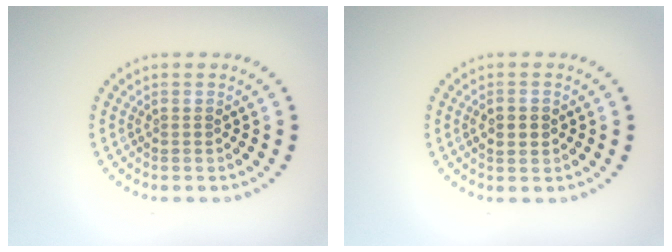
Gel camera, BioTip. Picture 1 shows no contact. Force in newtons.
{"total": 2.4, "press": 2.4, "slide": 0.1}